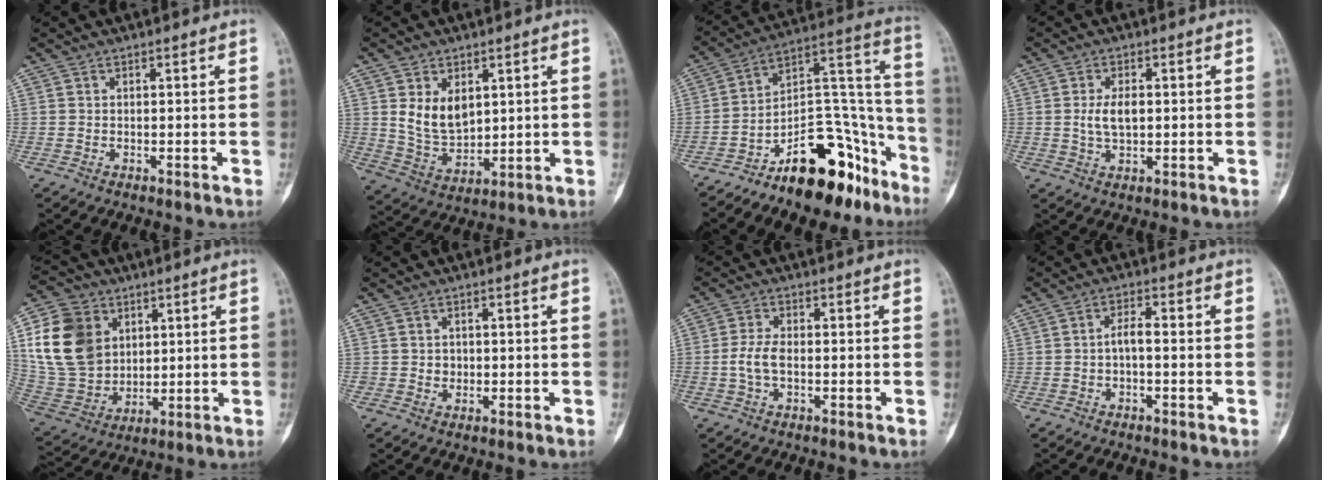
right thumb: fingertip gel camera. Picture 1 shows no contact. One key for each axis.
{"total": 8.9, "fx": 2.8, "fy": 5.9, "fz": 6.0, "tx": -0.087, "ty": -0.023, "tz": 0.070}
{"total": 21.6, "fx": -14.4, "fy": 9.6, "fz": 13.0, "tx": -0.142, "ty": 0.137, "tz": -0.232}
{"total": 4.8, "fx": 0.3, "fy": 2.6, "fz": 4.1, "tx": -0.074, "ty": 0.001, "tz": 0.008}
{"total": 17.7, "fx": 5.0, "fy": 13.8, "fz": 9.9, "tx": -0.174, "ty": -0.005, "tz": 0.106}
{"total": 1.8, "fx": -0.1, "fy": 1.7, "fz": 0.5, "tx": 0.002, "ty": 0.005, "tz": 0.001}
{"total": 4.3, "fx": -0.7, "fy": 2.2, "fz": 3.6, "tx": -0.084, "ty": 0.012, "tz": -0.016}
{"total": 2.7, "fx": -0.7, "fy": 1.0, "fz": 2.4, "tx": -0.040, "ty": 0.018, "tz": -0.015}